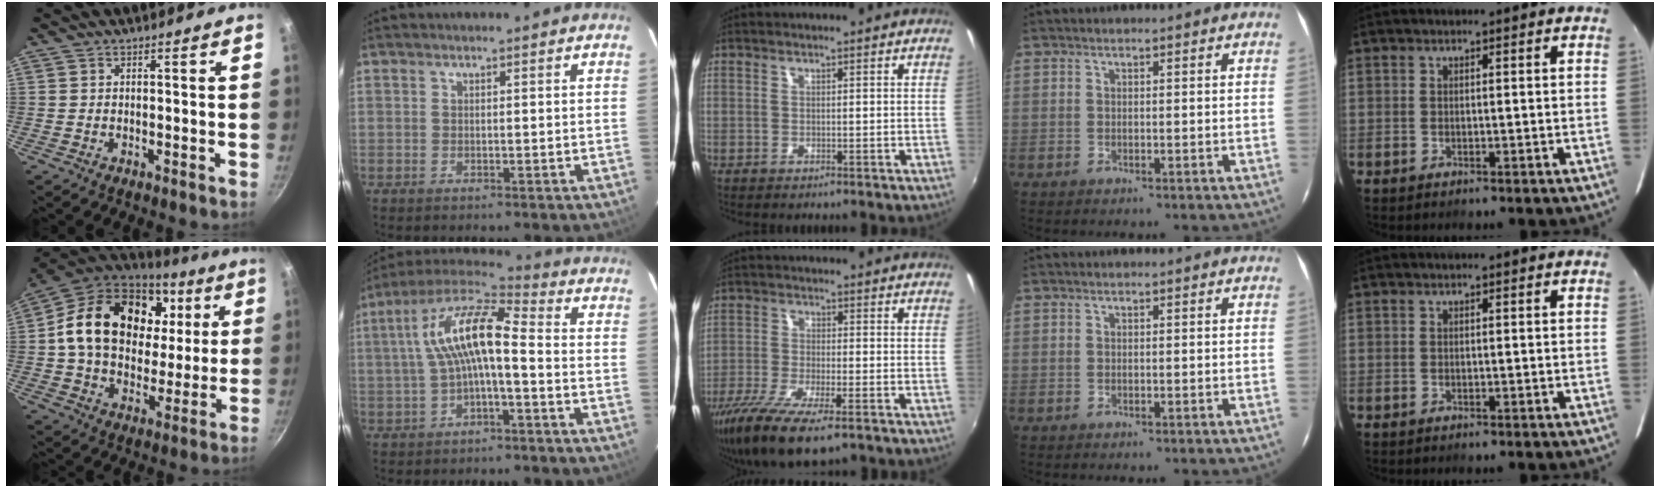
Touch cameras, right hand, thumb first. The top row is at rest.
{"thumb": {"total": 26.5, "force": [6.2, 18.9, 17.4], "torque": [-0.288, 0.011, 0.101]}, "index": {"total": 11.9, "force": [-0.7, 3.4, 11.4], "torque": [-0.224, 0.025, -0.017]}, "middle": {"total": 12.1, "force": [-8.1, 3.0, 8.4], "torque": [-0.185, -0.044, -0.150]}}